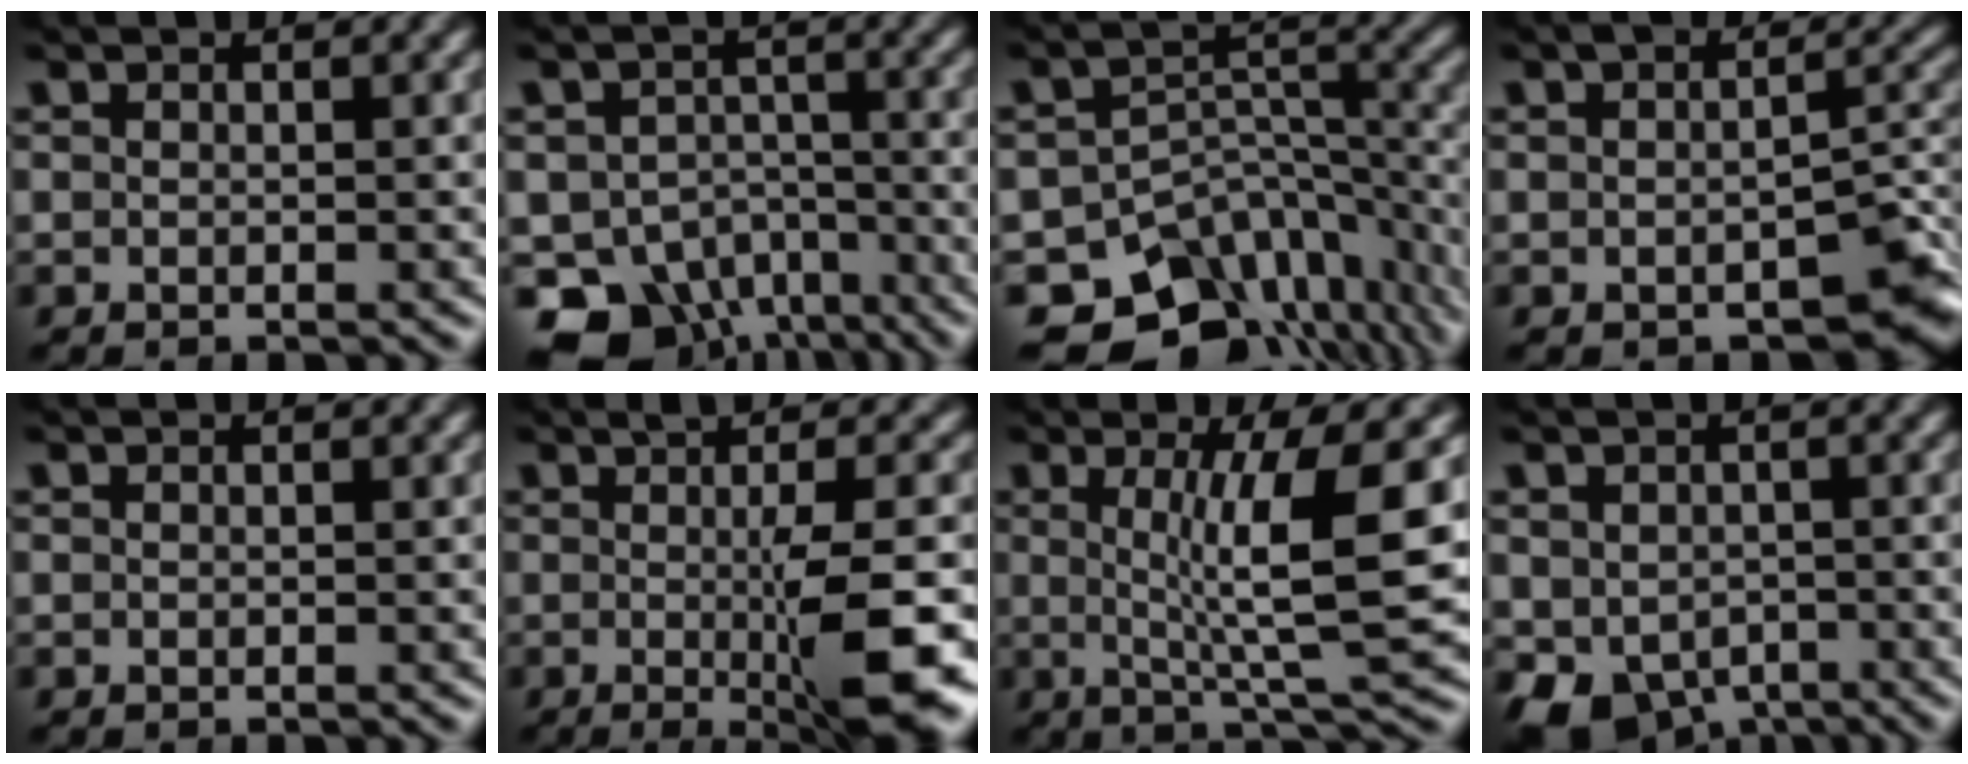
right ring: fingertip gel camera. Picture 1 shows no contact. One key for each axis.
{"total": 11.6, "fx": -7.2, "fy": 8.2, "fz": 4.0, "tx": -0.057, "ty": -0.052, "tz": -0.109}
{"total": 15.3, "fx": -9.0, "fy": 9.9, "fz": 7.6, "tx": -0.108, "ty": -0.057, "tz": -0.124}
{"total": 5.7, "fx": -2.2, "fy": 3.3, "fz": 4.1, "tx": -0.020, "ty": -0.004, "tz": -0.027}
{"total": 0.0}
{"total": 7.8, "fx": -0.4, "fy": 0.8, "fz": 7.8, "tx": -0.092, "ty": -0.003, "tz": -0.006}
{"total": 7.1, "fx": 1.6, "fy": 0.3, "fz": 6.9, "tx": -0.097, "ty": -0.005, "tz": 0.033}
{"total": 8.1, "fx": -4.5, "fy": 6.0, "fz": 3.1, "tx": -0.068, "ty": -0.055, "tz": -0.050}